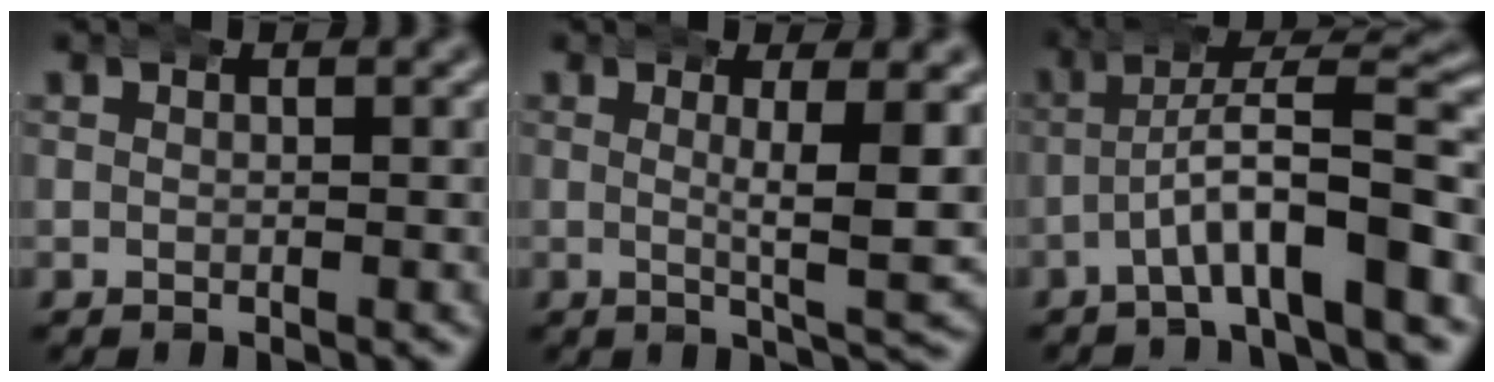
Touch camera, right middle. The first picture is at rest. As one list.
[{"total": 5.2, "force": [1.4, 0.3, 5.0], "torque": [-0.078, -0.001, 0.023]}, {"total": 7.0, "force": [-2.1, 2.2, 6.3], "torque": [-0.096, 0.003, -0.030]}]